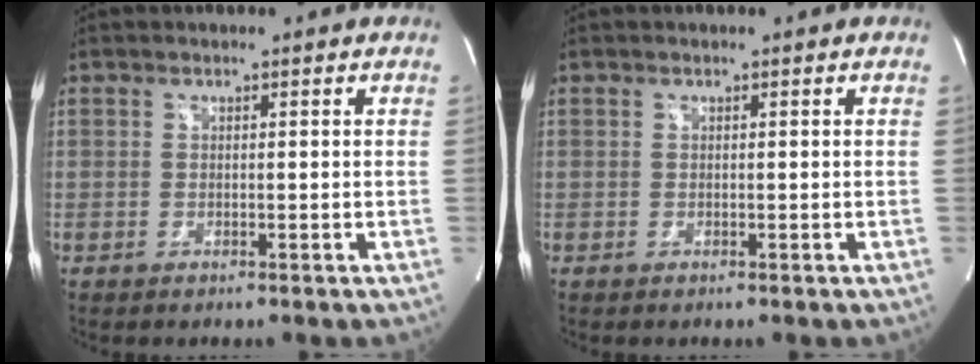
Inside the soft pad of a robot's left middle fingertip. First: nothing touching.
{"total": 0.0}